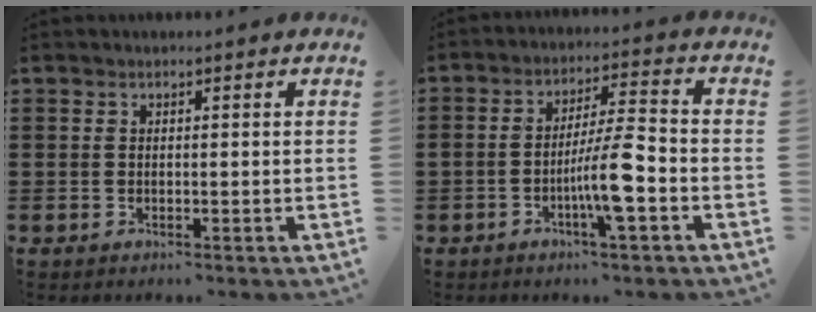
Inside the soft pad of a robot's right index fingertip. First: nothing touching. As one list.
[{"total": 7.8, "force": [-2.9, 0.9, 7.2], "torque": [-0.132, 0.000, -0.057]}]